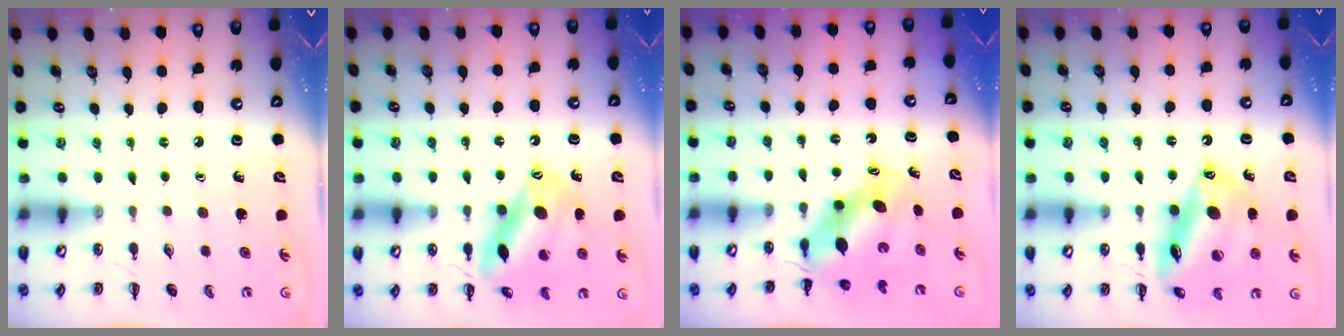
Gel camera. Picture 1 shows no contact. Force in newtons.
{"total": 15.0, "press": 14.7, "slide": 2.9}
{"total": 6.1, "press": 5.9, "slide": 1.7}
{"total": 17.9, "press": 17.5, "slide": 4.1}